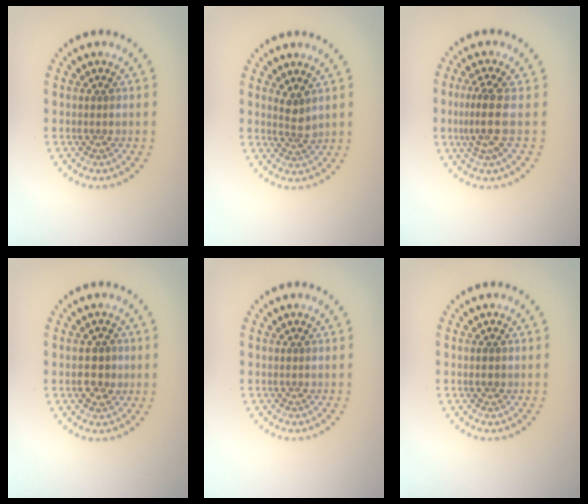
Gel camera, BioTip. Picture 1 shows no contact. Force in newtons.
{"total": 1.8, "press": 1.3, "slide": 1.2}
{"total": 3.0, "press": 2.5, "slide": 1.7}
{"total": 2.5, "press": 2.5, "slide": 0.1}
{"total": 0.0}
{"total": 1.1, "press": 1.1, "slide": 0.1}